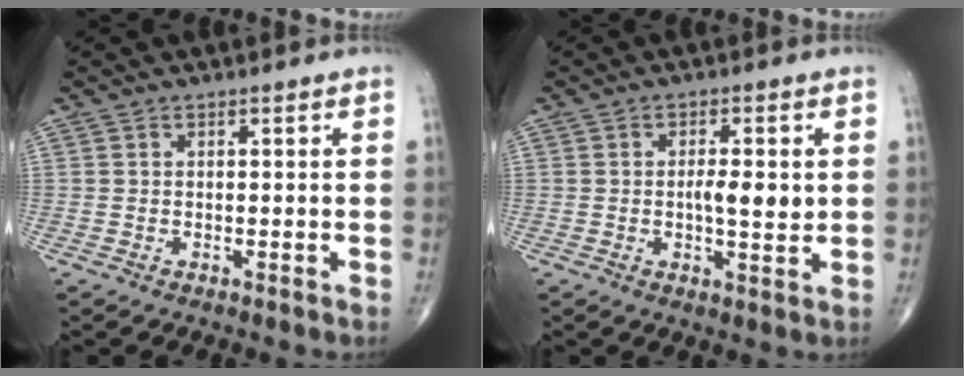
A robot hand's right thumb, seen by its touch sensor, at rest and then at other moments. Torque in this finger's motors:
{"motor_torque": [0.39, 0.73, 0.61, 0.03, 0.04]}